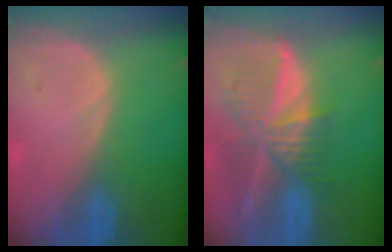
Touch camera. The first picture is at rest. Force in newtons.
{"total": 9.3, "press": 8.0, "slide": 4.7}